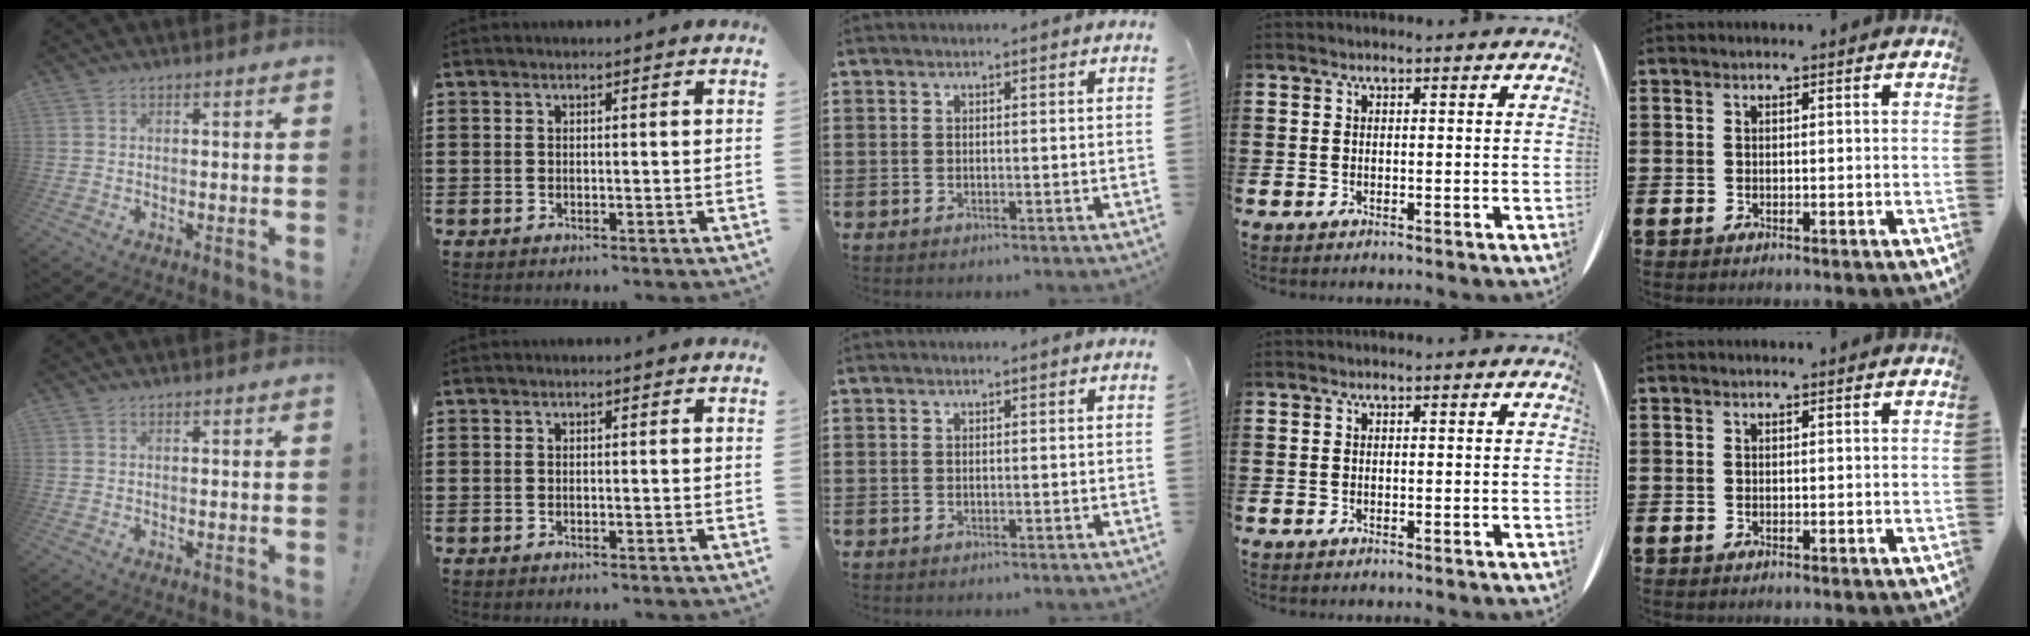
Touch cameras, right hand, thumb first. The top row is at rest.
{}